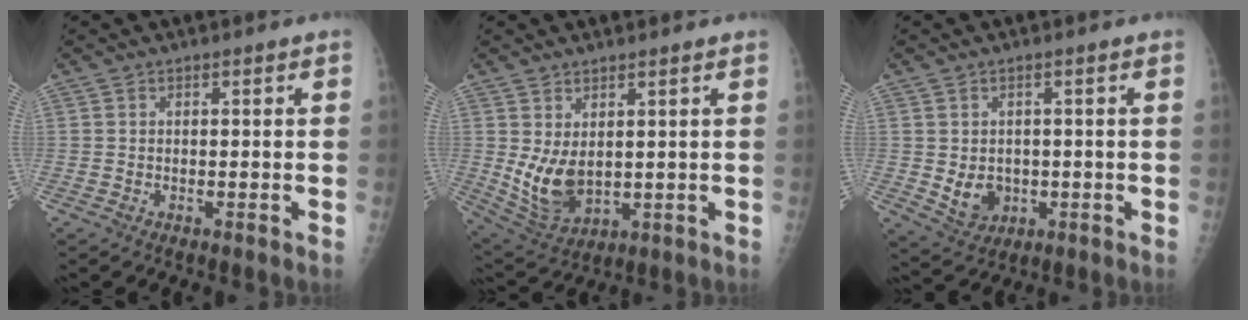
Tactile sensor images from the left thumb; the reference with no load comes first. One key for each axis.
{"total": 8.6, "fx": 1.7, "fy": 5.0, "fz": 6.7, "tx": -0.116, "ty": -0.028, "tz": 0.052}
{"total": 5.2, "fx": -0.4, "fy": 4.3, "fz": 2.9, "tx": -0.027, "ty": -0.005, "tz": 0.010}